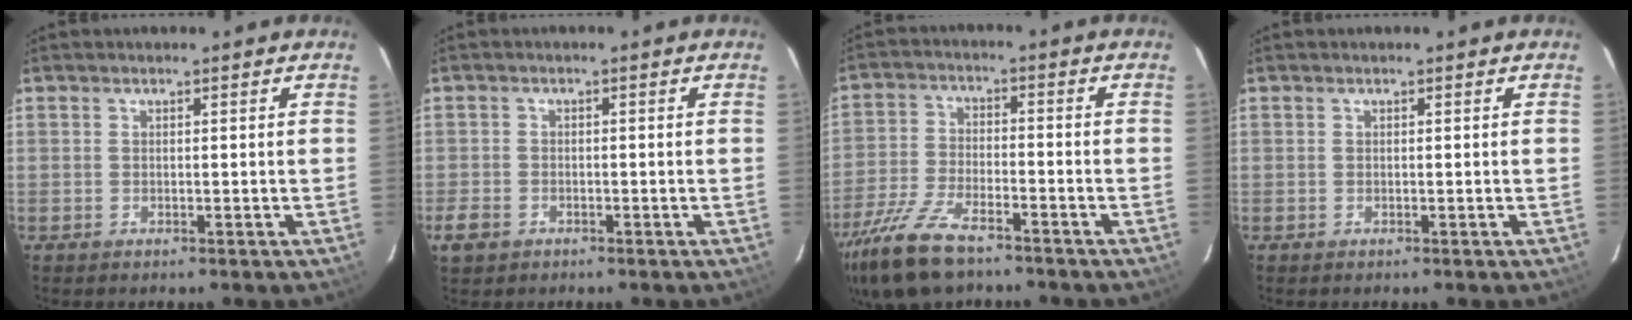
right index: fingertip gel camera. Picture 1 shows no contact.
{"total": 3.6, "force": [-1.9, 2.8, 1.3], "torque": [-0.033, 0.001, -0.029]}
{"total": 14.5, "force": [-10.7, 5.2, 8.3], "torque": [-0.197, -0.030, -0.206]}
{"total": 0.0}